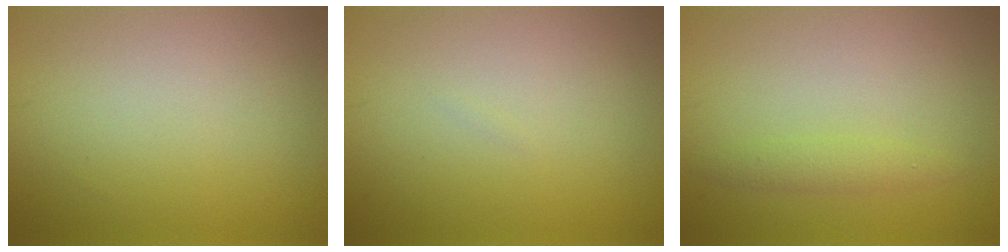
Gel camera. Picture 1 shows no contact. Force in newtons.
{"total": 0.0}
{"total": 1.4, "press": 1.4, "slide": 0.1}